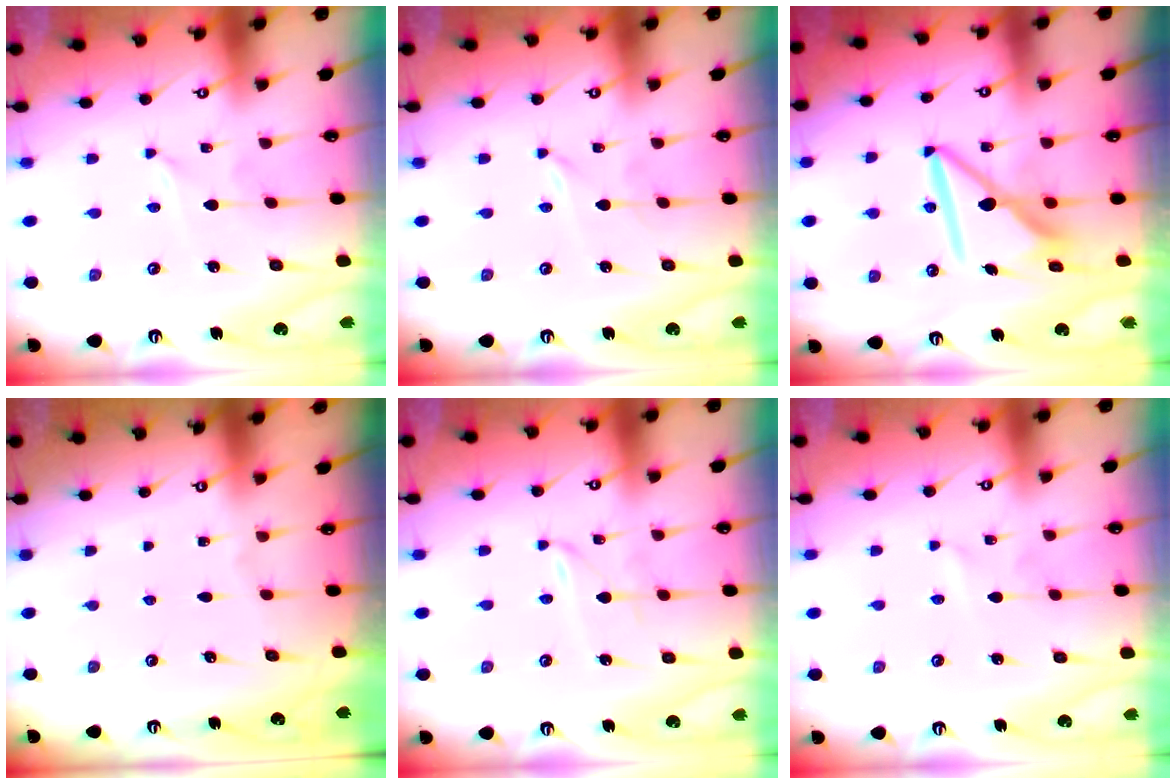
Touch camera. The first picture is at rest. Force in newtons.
{"total": 0.0}
{"total": 10.6, "press": 10.5, "slide": 1.2}
{"total": 0.0}
{"total": 0.9, "press": 0.9, "slide": 0.1}
{"total": 0.0}